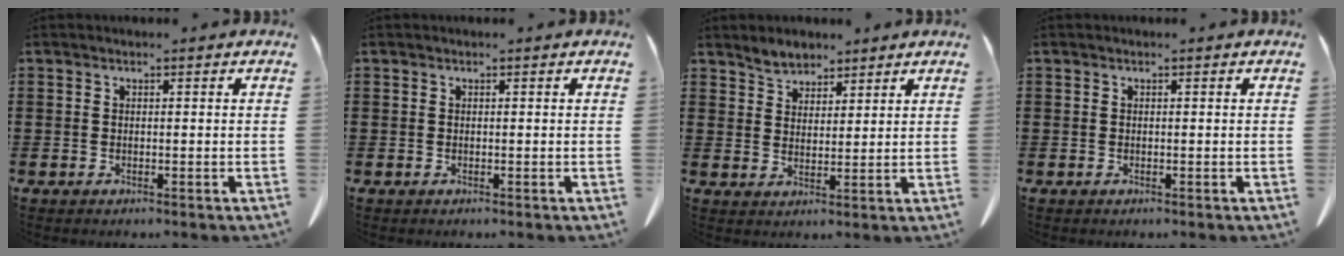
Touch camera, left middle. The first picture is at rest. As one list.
[{"total": 0.0}, {"total": 3.8, "force": [3.4, 1.7, 0.5], "torque": [-0.022, -0.001, 0.067]}, {"total": 0.0}]